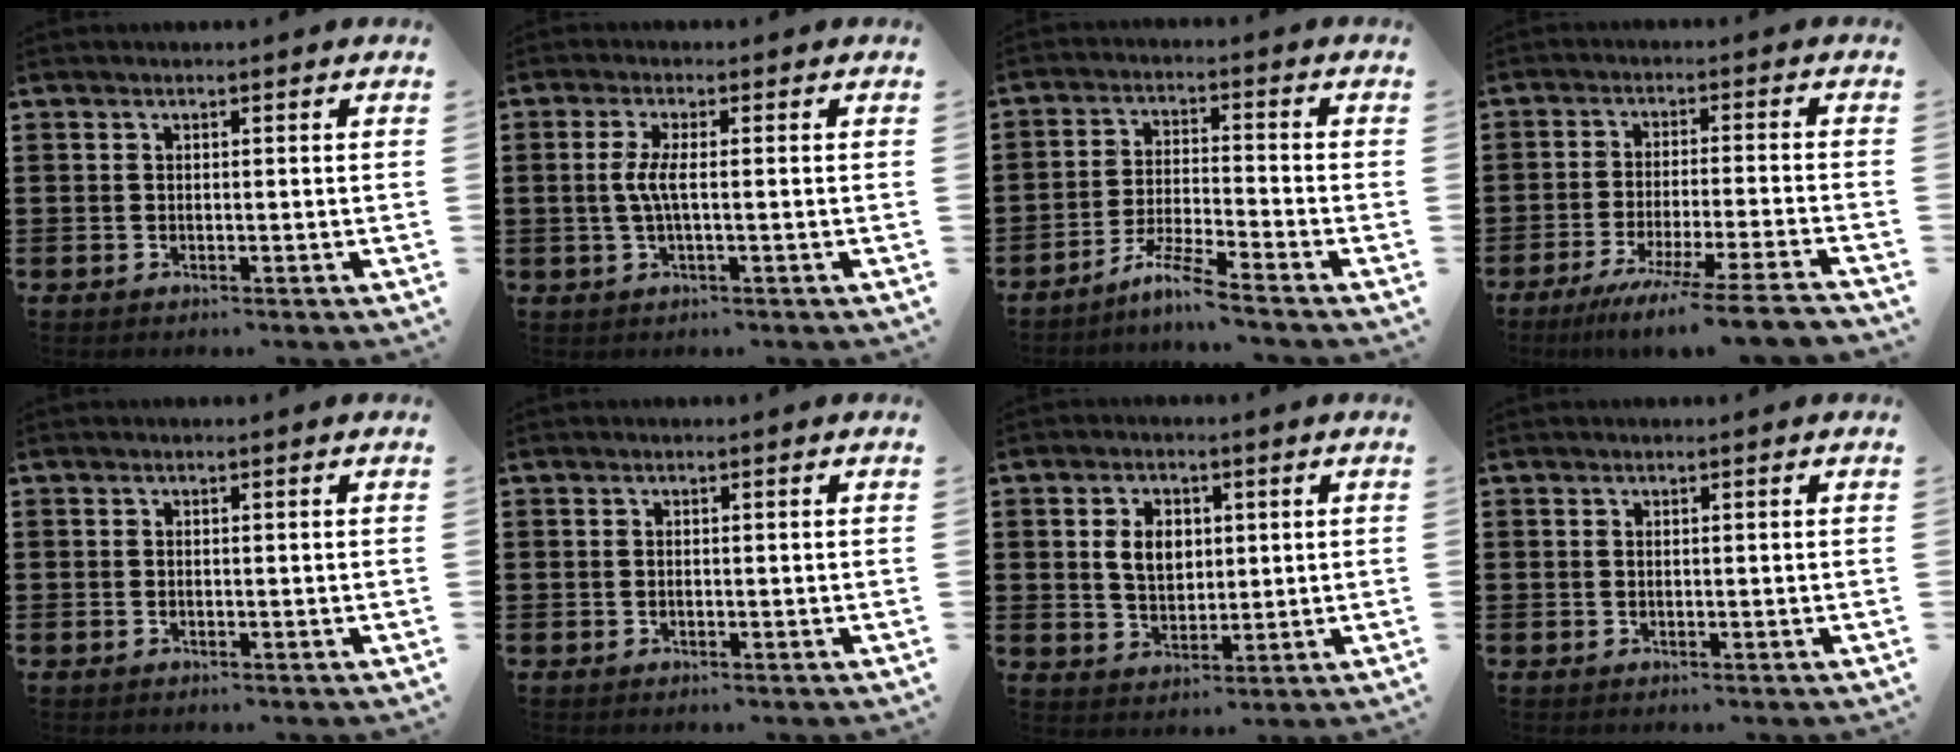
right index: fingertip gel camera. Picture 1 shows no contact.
{"total": 3.5, "force": [-0.2, 0.4, 3.5], "torque": [-0.079, -0.007, -0.011]}
{"total": 5.6, "force": [-4.8, -0.6, 2.6], "torque": [-0.066, -0.016, -0.096]}
{"total": 6.9, "force": [-5.6, -1.3, 3.8], "torque": [-0.071, -0.024, -0.110]}
{"total": 0.0}
{"total": 0.0}
{"total": 5.0, "force": [1.0, 3.6, 3.4], "torque": [-0.069, 0.010, 0.014]}
{"total": 0.0}